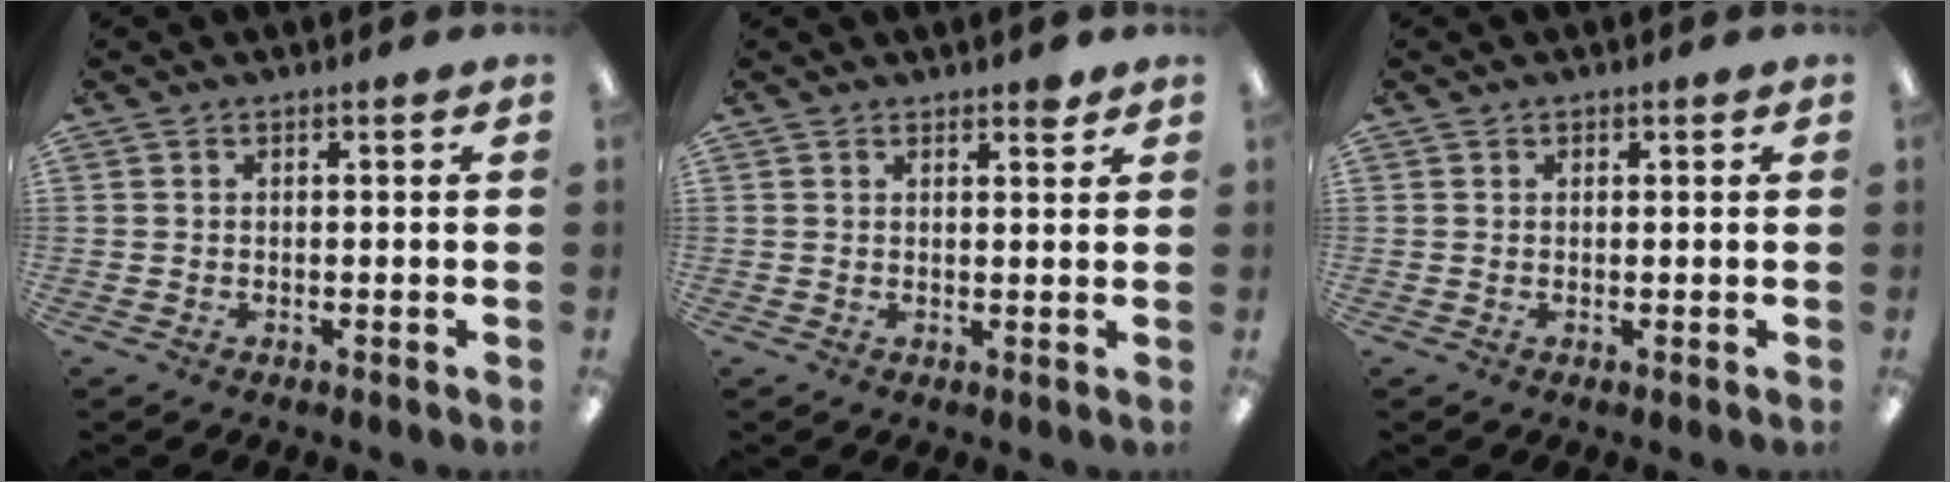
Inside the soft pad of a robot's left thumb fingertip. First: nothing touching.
{"total": 2.5, "force": [2.2, 0.7, 1.0], "torque": [0.003, -0.014, 0.033]}
{"total": 0.7, "force": [0.5, 0.4, 0.2], "torque": [0.003, -0.001, 0.008]}